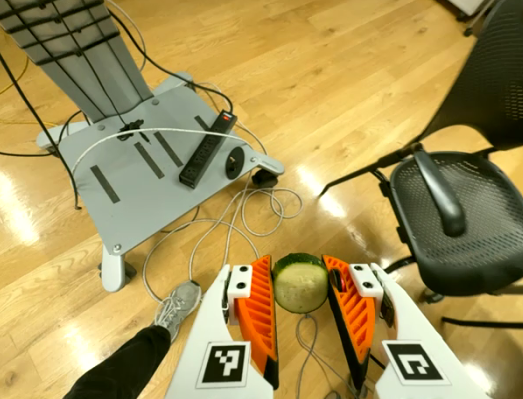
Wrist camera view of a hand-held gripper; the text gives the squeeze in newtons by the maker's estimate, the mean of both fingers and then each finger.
{"total": 8.0, "left": 7.9, "right": 8.2}